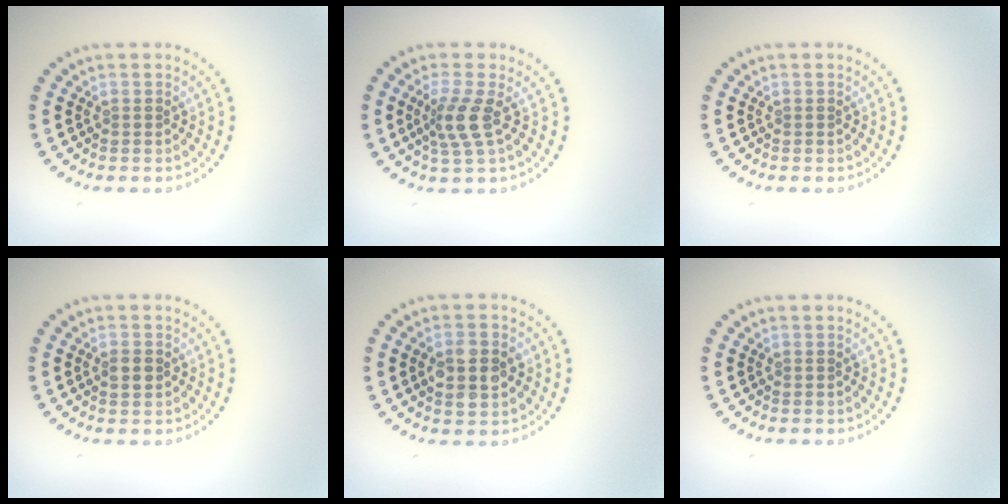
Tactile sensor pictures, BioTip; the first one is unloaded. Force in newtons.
{"total": 2.8, "press": 2.1, "slide": 1.9}
{"total": 0.0}
{"total": 1.8, "press": 1.8, "slide": 0.0}
{"total": 4.0, "press": 3.9, "slide": 0.2}
{"total": 0.0}